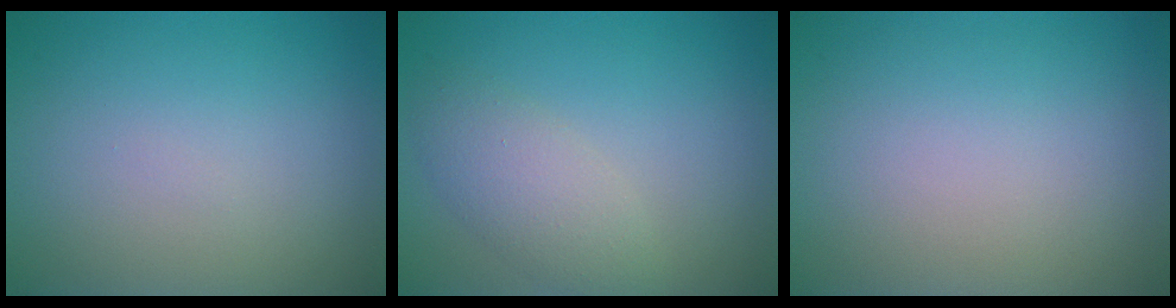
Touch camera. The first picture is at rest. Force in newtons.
{"total": 3.2, "press": 3.2, "slide": 0.3}
{"total": 0.0}